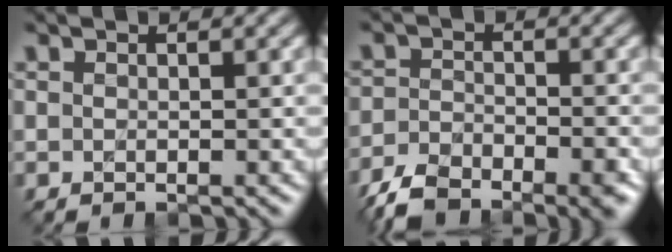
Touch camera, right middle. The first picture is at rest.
{"total": 7.0, "force": [-5.5, 2.6, 3.5], "torque": [-0.057, -0.020, -0.099]}